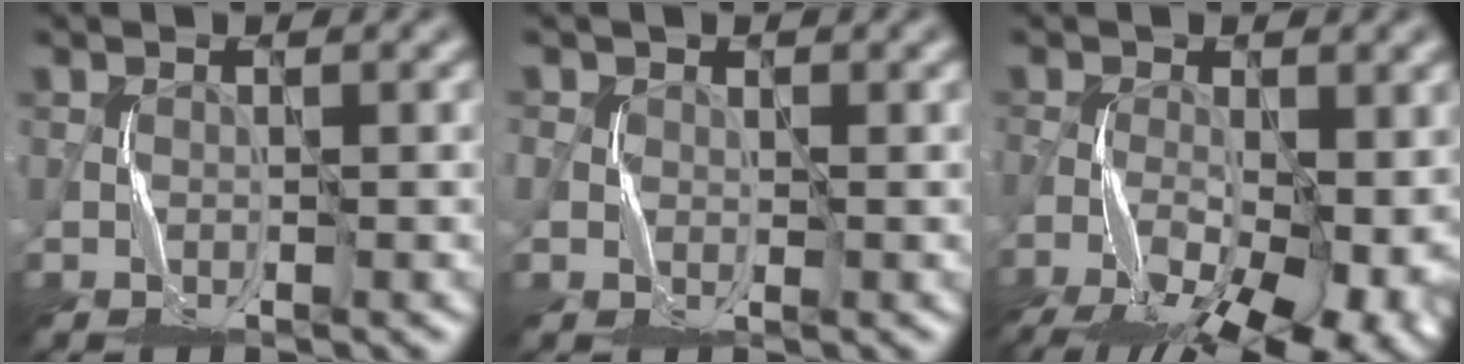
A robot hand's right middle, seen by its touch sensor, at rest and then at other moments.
{"total": 1.7, "force": [0.2, 1.7, 0.4], "torque": [-0.008, -0.006, 0.012]}
{"total": 13.3, "force": [-7.2, 6.0, 9.4], "torque": [-0.162, -0.040, -0.102]}